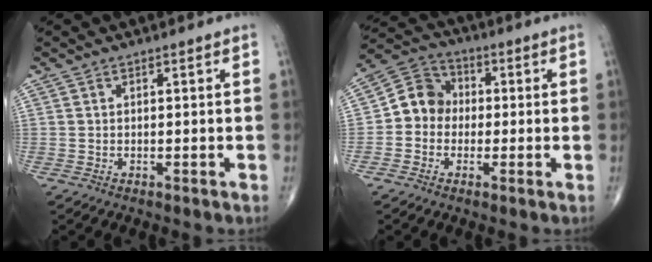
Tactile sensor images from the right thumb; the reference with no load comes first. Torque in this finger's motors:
{"motor_torque": [-0.09, 0.18, 0.18, -0.10, 0.13]}